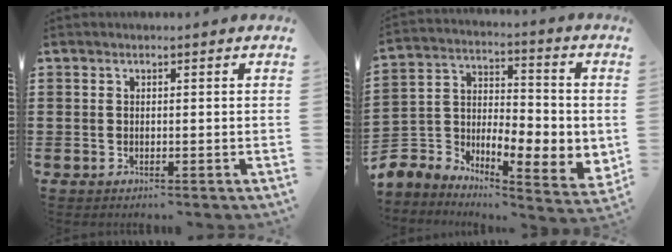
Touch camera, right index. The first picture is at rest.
{"total": 5.7, "force": [-2.0, 3.8, 3.7], "torque": [-0.081, -0.022, -0.035]}